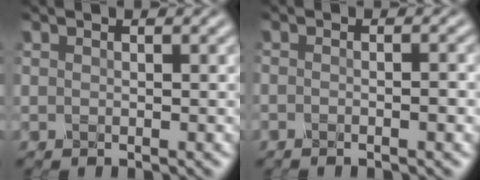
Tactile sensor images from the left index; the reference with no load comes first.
{"total": 1.4, "force": [-0.7, 0.2, 1.2], "torque": [-0.010, -0.006, -0.018]}